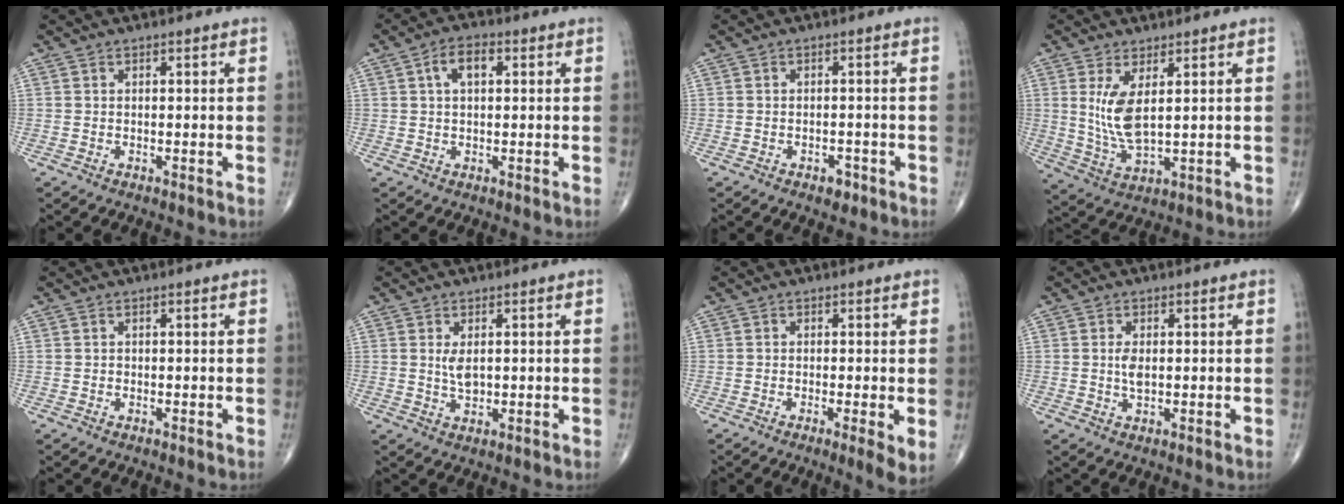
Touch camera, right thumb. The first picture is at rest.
{"total": 5.0, "force": [1.4, 2.6, 4.0], "torque": [-0.070, 0.011, 0.023]}
{"total": 2.2, "force": [-1.3, 1.3, 1.2], "torque": [-0.009, 0.005, -0.016]}
{"total": 7.8, "force": [2.0, 3.0, 7.0], "torque": [-0.144, -0.023, 0.052]}
{"total": 0.0}
{"total": 2.9, "force": [0.6, 1.4, 2.5], "torque": [-0.041, -0.009, 0.015]}
{"total": 3.9, "force": [-0.7, 0.6, 3.8], "torque": [-0.066, -0.015, -0.016]}
{"total": 2.5, "force": [0.2, 1.1, 2.2], "torque": [-0.042, -0.004, 0.004]}